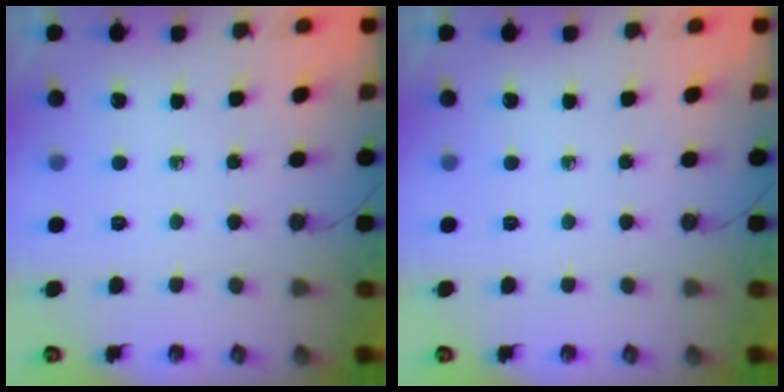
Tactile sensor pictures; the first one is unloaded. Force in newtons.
{"total": 0.0}